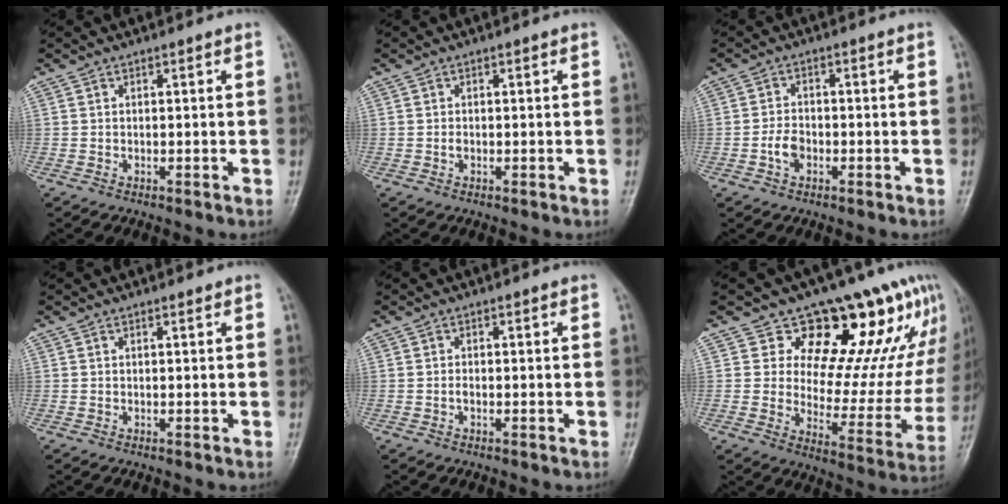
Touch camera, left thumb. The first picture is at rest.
{"total": 0.8, "force": [-0.2, 0.6, 0.6], "torque": [-0.009, 0.006, -0.003]}
{"total": 3.6, "force": [-1.4, 2.4, 2.3], "torque": [-0.037, 0.014, -0.029]}
{"total": 0.0}
{"total": 0.9, "force": [-0.3, 0.4, 0.7], "torque": [-0.011, 0.005, -0.006]}
{"total": 20.1, "force": [12.7, 9.5, 12.3], "torque": [-0.085, -0.074, 0.174]}